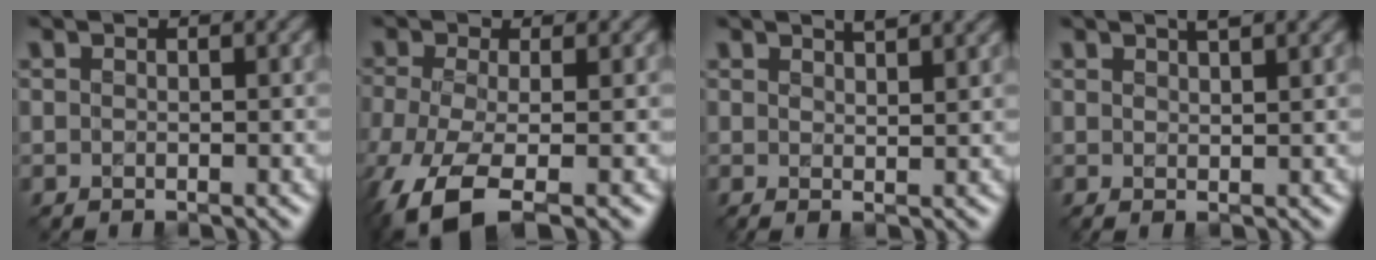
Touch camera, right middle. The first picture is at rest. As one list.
[{"total": 7.8, "force": [-4.1, 2.7, 6.1], "torque": [-0.137, -0.016, -0.083]}, {"total": 2.4, "force": [1.7, 0.6, 1.6], "torque": [-0.005, 0.008, 0.017]}, {"total": 2.2, "force": [1.5, 0.5, 1.5], "torque": [-0.010, 0.007, 0.016]}]